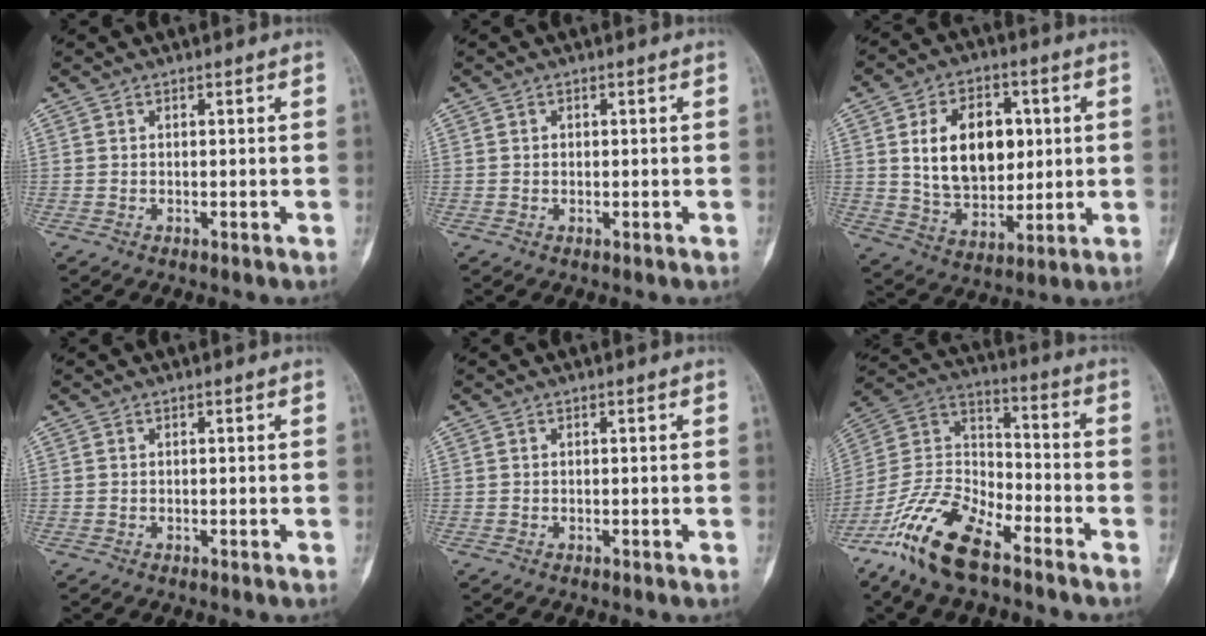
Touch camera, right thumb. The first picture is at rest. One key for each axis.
{"total": 0.7, "fx": 0.1, "fy": 0.6, "fz": 0.3, "tx": 0.002, "ty": 0.002, "tz": 0.002}
{"total": 16.2, "fx": 2.9, "fy": 11.0, "fz": 11.6, "tx": -0.140, "ty": -0.009, "tz": 0.057}
{"total": 0.0}
{"total": 0.0}
{"total": 17.3, "fx": -11.6, "fy": 6.8, "fz": 10.8, "tx": -0.213, "ty": 0.064, "tz": -0.227}